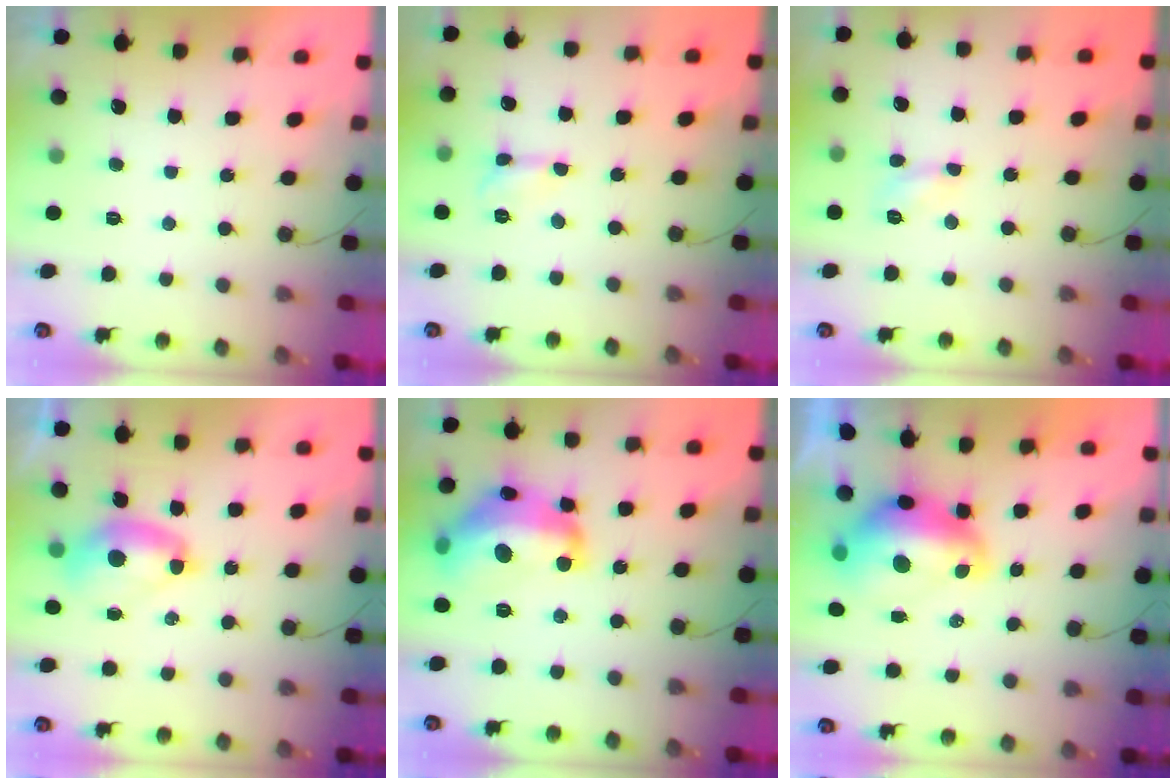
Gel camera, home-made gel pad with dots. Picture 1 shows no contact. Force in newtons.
{"total": 2.5, "press": 2.5, "slide": 0.3}
{"total": 4.4, "press": 4.3, "slide": 0.6}
{"total": 9.0, "press": 9.0, "slide": 0.8}
{"total": 20.1, "press": 20.1, "slide": 1.1}
{"total": 12.3, "press": 12.3, "slide": 1.1}